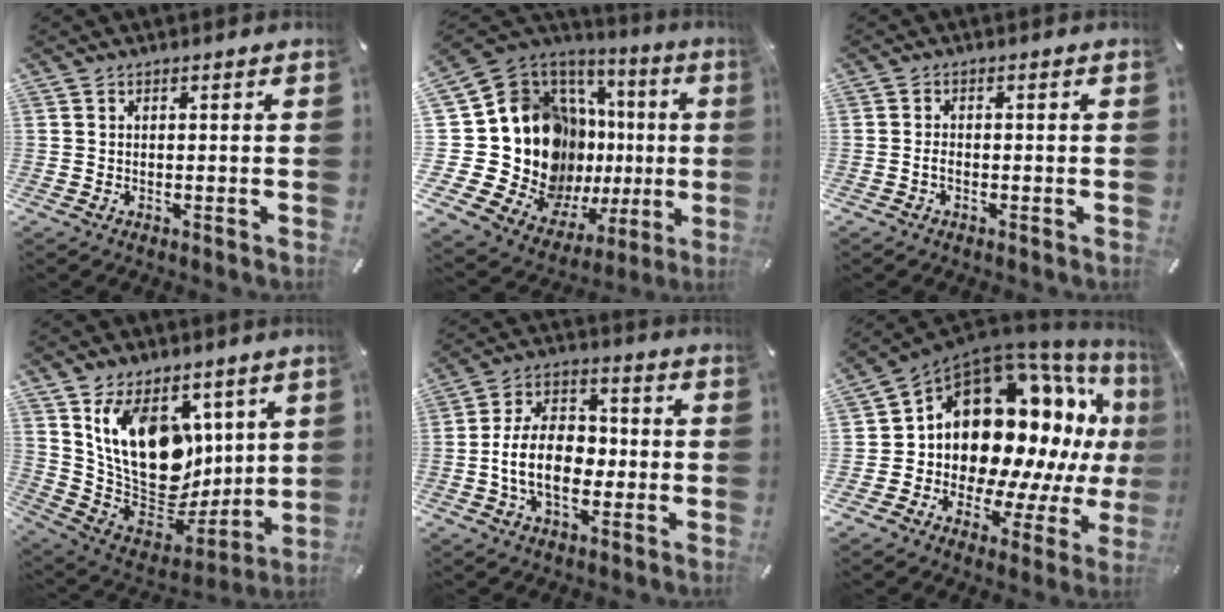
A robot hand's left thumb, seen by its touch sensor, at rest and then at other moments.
{"total": 27.3, "force": [0.7, 18.4, 20.2], "torque": [-0.359, -0.091, 0.070]}
{"total": 1.5, "force": [-0.7, 0.8, 1.0], "torque": [-0.021, 0.004, -0.015]}
{"total": 18.9, "force": [6.9, 13.5, 11.3], "torque": [-0.212, -0.055, 0.137]}
{"total": 12.4, "force": [-2.7, 8.5, 8.5], "torque": [-0.177, 0.013, -0.050]}
{"total": 19.4, "force": [5.0, 13.9, 12.7], "torque": [-0.201, -0.077, 0.110]}